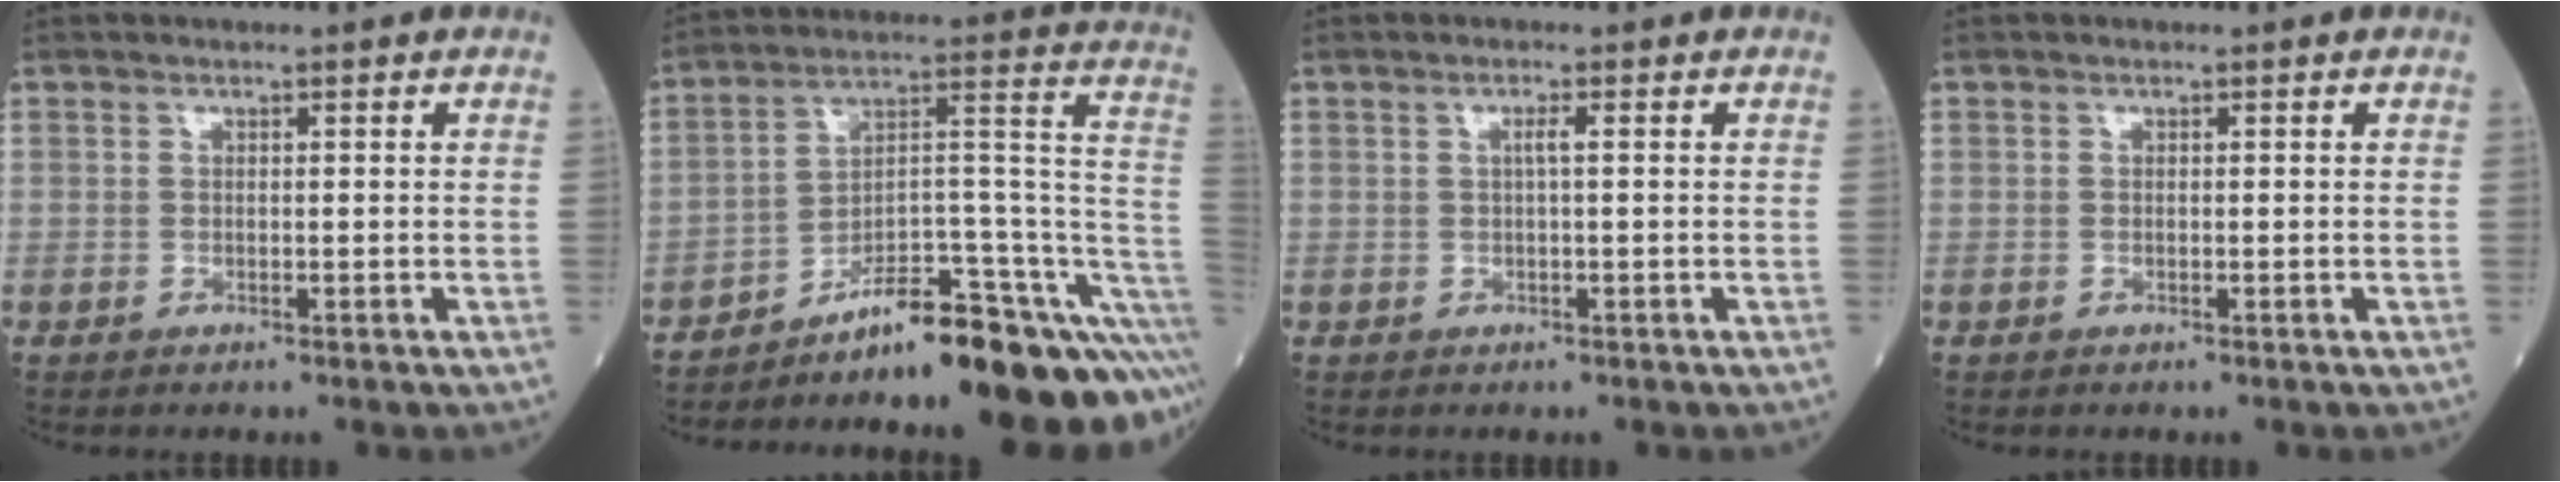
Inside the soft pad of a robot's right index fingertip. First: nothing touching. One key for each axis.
{"total": 17.7, "fx": -14.5, "fy": 2.0, "fz": 9.9, "tx": -0.071, "ty": 0.069, "tz": -0.209}
{"total": 1.1, "fx": 0.2, "fy": -0.2, "fz": 1.0, "tx": -0.019, "ty": 0.002, "tz": 0.002}
{"total": 0.0}